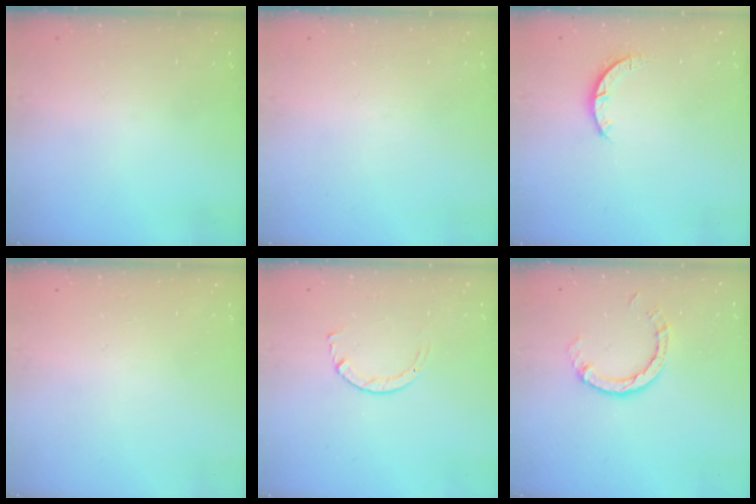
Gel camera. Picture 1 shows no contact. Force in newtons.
{"total": 0.0}
{"total": 2.7, "press": 2.7, "slide": 0.4}
{"total": 2.6, "press": 2.6, "slide": 0.2}
{"total": 2.7, "press": 2.7, "slide": 0.3}
{"total": 3.9, "press": 3.9, "slide": 0.2}